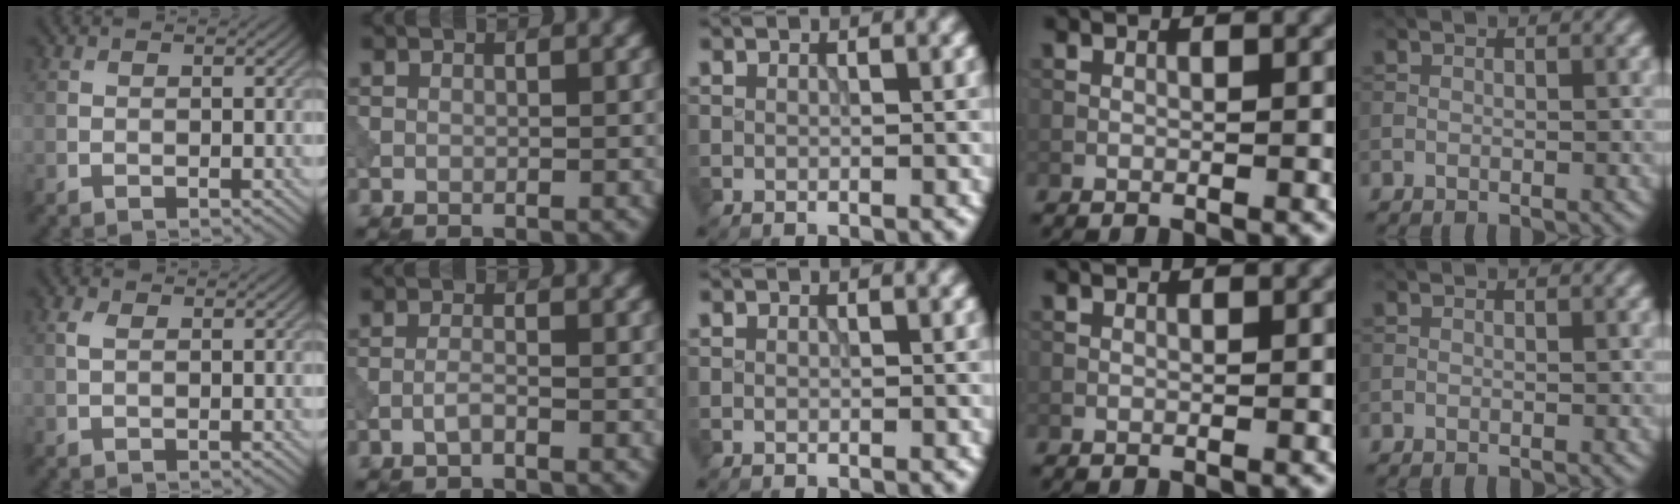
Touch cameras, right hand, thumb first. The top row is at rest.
{"thumb": {"total": 1.3, "force": [0.4, 0.7, 1.1], "torque": [-0.029, 0.003, 0.006]}, "index": {"total": 1.1, "force": [-0.7, 0.2, 0.8], "torque": [-0.018, 0.004, -0.017]}}